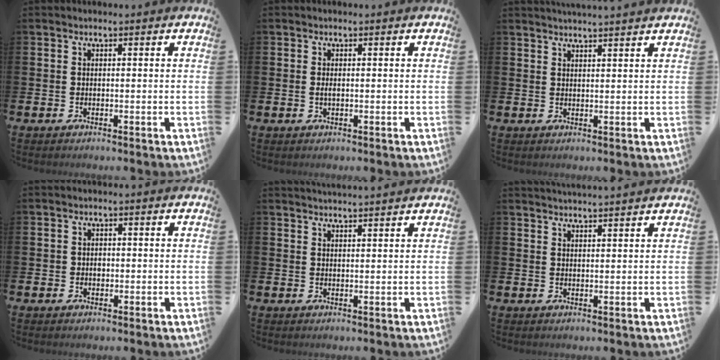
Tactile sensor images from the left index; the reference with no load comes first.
{"total": 0.9, "force": [0.0, 0.3, 0.8], "torque": [-0.020, 0.003, 0.000]}
{"total": 2.5, "force": [2.5, -0.4, 0.1], "torque": [-0.003, -0.012, 0.045]}
{"total": 1.0, "force": [0.1, 0.9, 0.5], "torque": [0.002, 0.003, -0.002]}
{"total": 2.4, "force": [2.4, -0.3, 0.0], "torque": [-0.002, -0.013, 0.044]}
{"total": 2.6, "force": [2.6, -0.4, -0.1], "torque": [-0.001, -0.014, 0.047]}